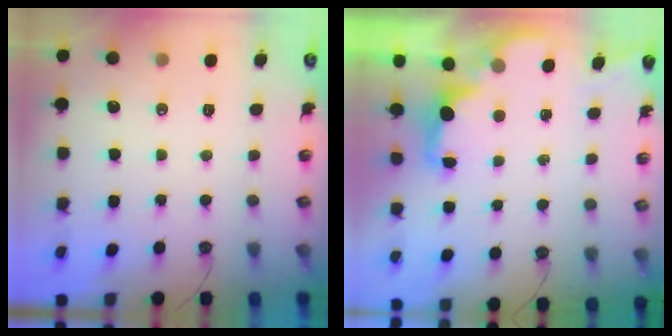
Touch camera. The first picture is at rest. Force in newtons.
{"total": 2.1, "press": 1.9, "slide": 0.8}